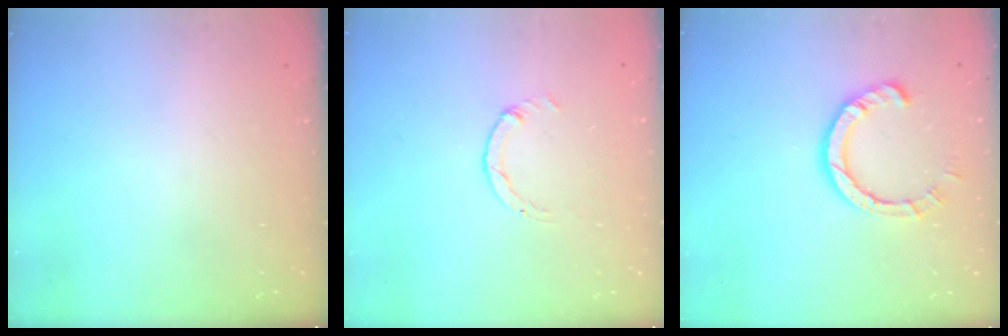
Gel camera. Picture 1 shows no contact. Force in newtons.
{"total": 0.7, "press": 0.7, "slide": 0.2}
{"total": 7.5, "press": 7.4, "slide": 0.9}